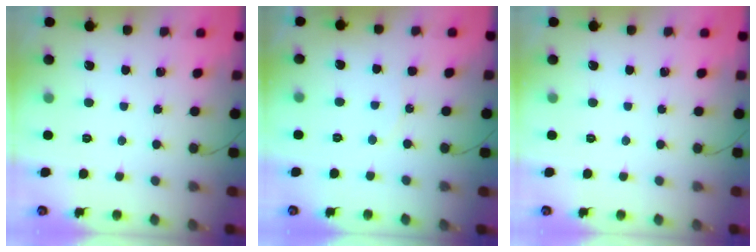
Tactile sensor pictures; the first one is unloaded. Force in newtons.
{"total": 5.3, "press": 5.3, "slide": 0.6}
{"total": 0.0}